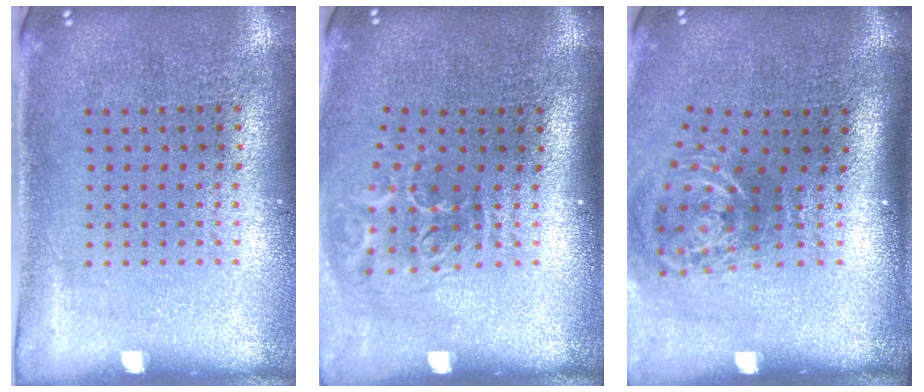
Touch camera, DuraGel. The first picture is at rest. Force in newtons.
{"total": 2.0, "press": 1.3, "slide": 1.5}
{"total": 2.1, "press": 1.3, "slide": 1.7}